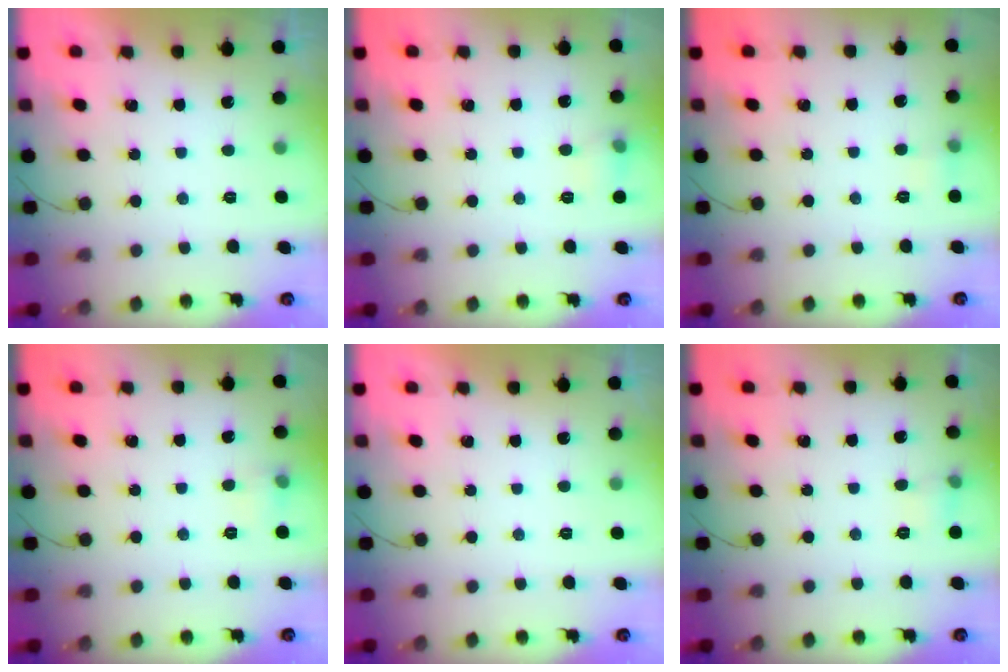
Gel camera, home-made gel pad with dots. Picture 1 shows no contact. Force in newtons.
{"total": 6.3, "press": 6.1, "slide": 1.7}
{"total": 3.7, "press": 3.3, "slide": 1.5}
{"total": 4.8, "press": 4.5, "slide": 1.4}
{"total": 0.0}
{"total": 4.5, "press": 4.3, "slide": 1.4}